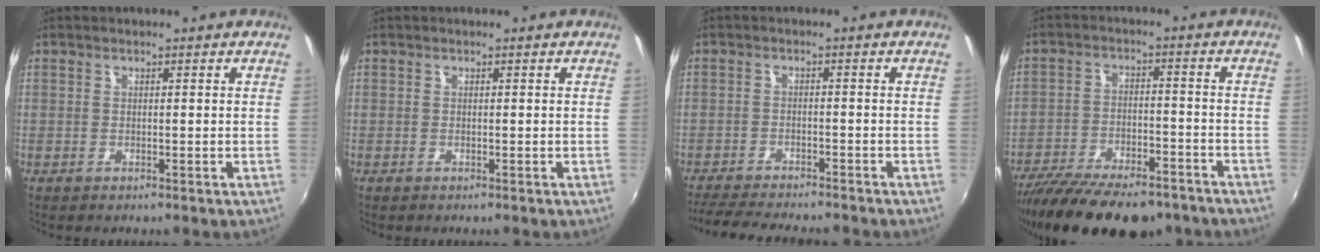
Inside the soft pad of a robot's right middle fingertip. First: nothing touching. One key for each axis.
{"total": 0.0}
{"total": 10.5, "fx": -9.5, "fy": 1.4, "fz": 4.2, "tx": -0.105, "ty": -0.020, "tz": -0.153}
{"total": 19.7, "fx": -15.7, "fy": 6.5, "fz": 9.9, "tx": -0.198, "ty": -0.035, "tz": -0.237}